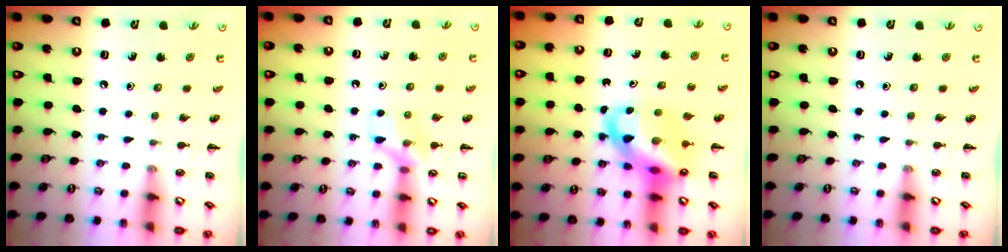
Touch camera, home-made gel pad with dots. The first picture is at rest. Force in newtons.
{"total": 8.8, "press": 8.8, "slide": 0.7}
{"total": 14.1, "press": 13.6, "slide": 3.8}
{"total": 0.0}